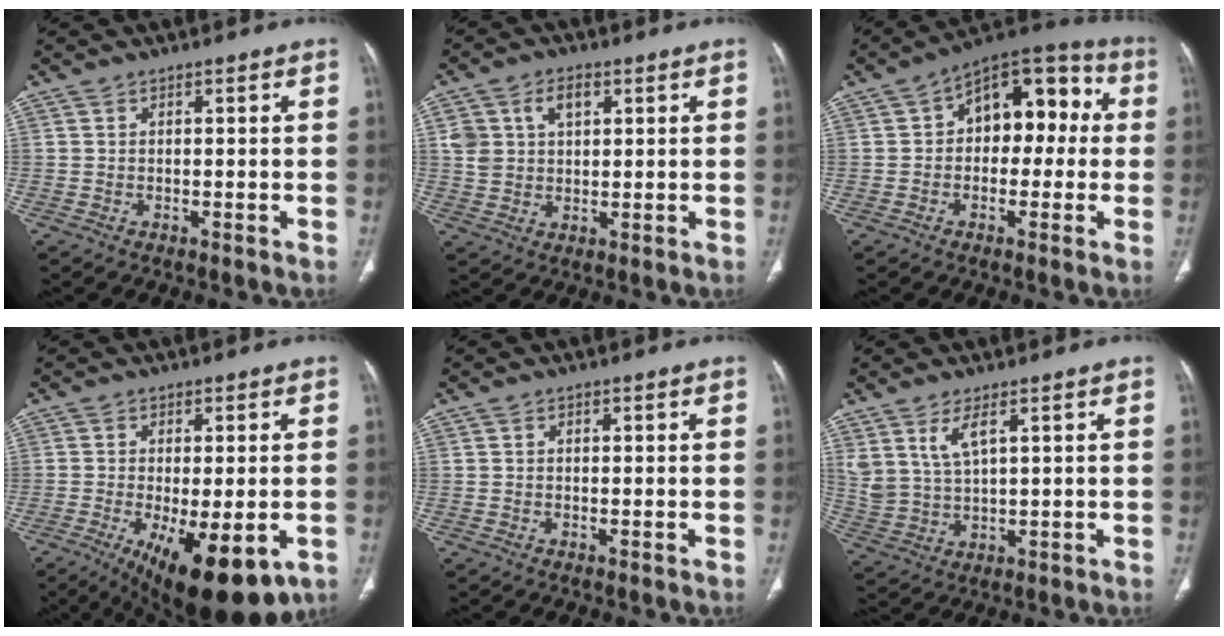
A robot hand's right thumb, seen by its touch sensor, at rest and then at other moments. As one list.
[{"total": 7.3, "force": [2.8, 5.0, 4.6], "torque": [-0.066, -0.001, 0.057]}, {"total": 14.4, "force": [1.7, 9.0, 11.1], "torque": [-0.102, 0.047, 0.012]}, {"total": 16.6, "force": [-6.9, 6.4, 13.7], "torque": [-0.187, -0.019, -0.089]}, {"total": 0.0}, {"total": 6.3, "force": [3.3, 2.5, 4.8], "torque": [-0.102, -0.018, 0.081]}]